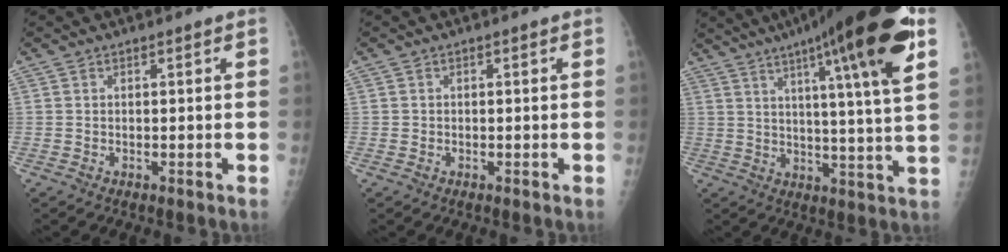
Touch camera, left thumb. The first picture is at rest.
{"total": 0.6, "force": [-0.2, 0.5, -0.2], "torque": [0.006, 0.003, -0.004]}
{"total": 23.8, "force": [12.1, 2.9, 20.2], "torque": [-0.299, -0.021, 0.169]}